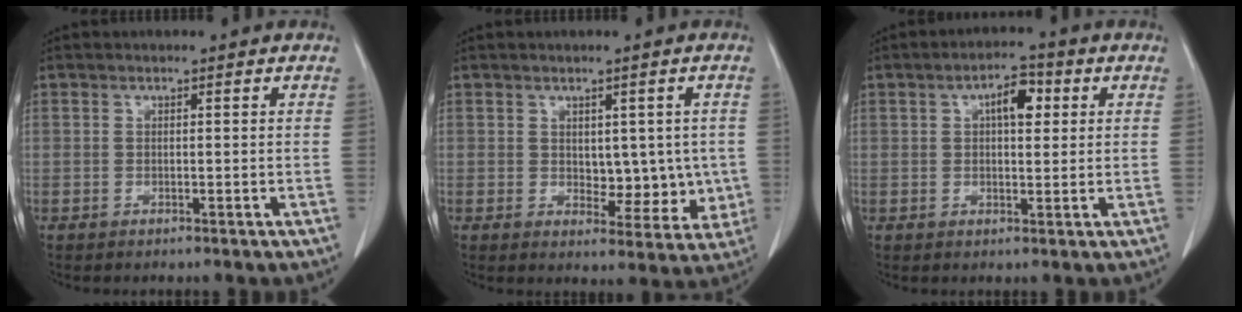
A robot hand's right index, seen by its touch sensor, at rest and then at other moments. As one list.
[{"total": 6.8, "force": [0.3, 4.3, 5.3], "torque": [-0.044, 0.002, 0.016]}, {"total": 5.3, "force": [1.6, 2.2, 4.5], "torque": [-0.069, 0.013, 0.024]}]